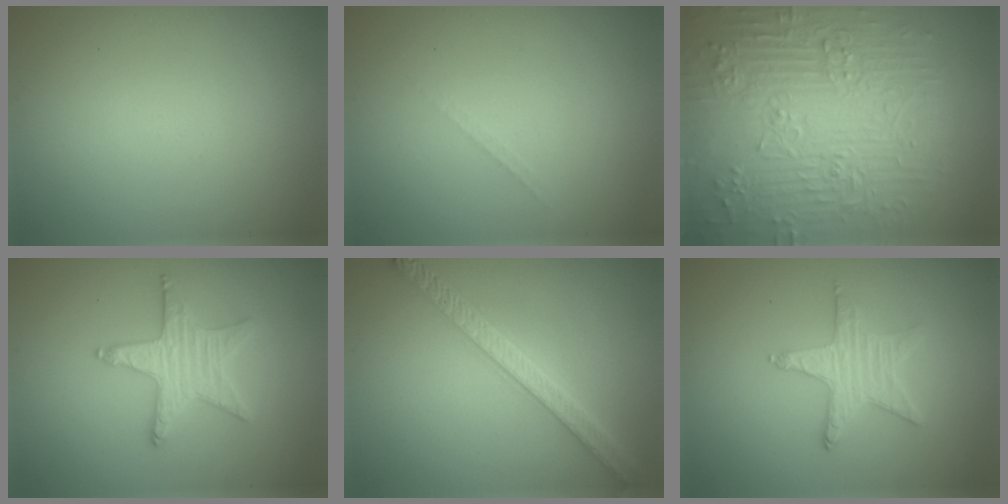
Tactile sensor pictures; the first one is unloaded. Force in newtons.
{"total": 0.6, "press": 0.6, "slide": 0.1}
{"total": 9.5, "press": 6.9, "slide": 6.4}
{"total": 3.2, "press": 3.1, "slide": 0.3}
{"total": 4.3, "press": 3.9, "slide": 1.9}
{"total": 2.8, "press": 2.8, "slide": 0.4}